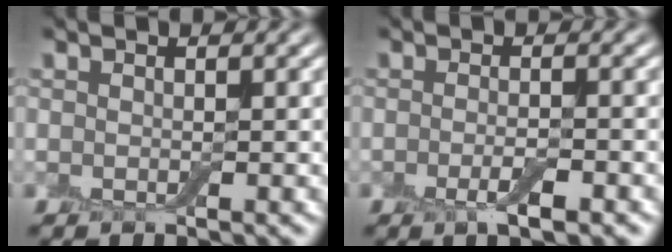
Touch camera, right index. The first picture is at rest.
{"total": 2.4, "force": [-1.1, 0.6, 2.1], "torque": [-0.038, -0.005, -0.020]}